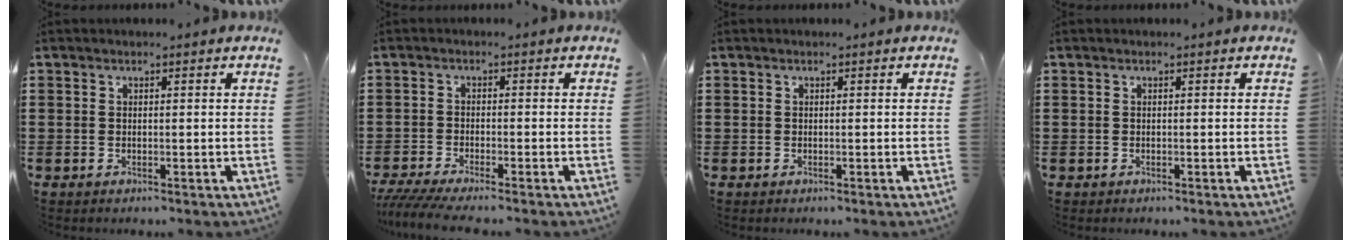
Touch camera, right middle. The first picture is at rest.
{"total": 2.9, "force": [-2.5, 0.0, 1.4], "torque": [-0.038, -0.011, -0.054]}
{"total": 0.0}
{"total": 0.0}